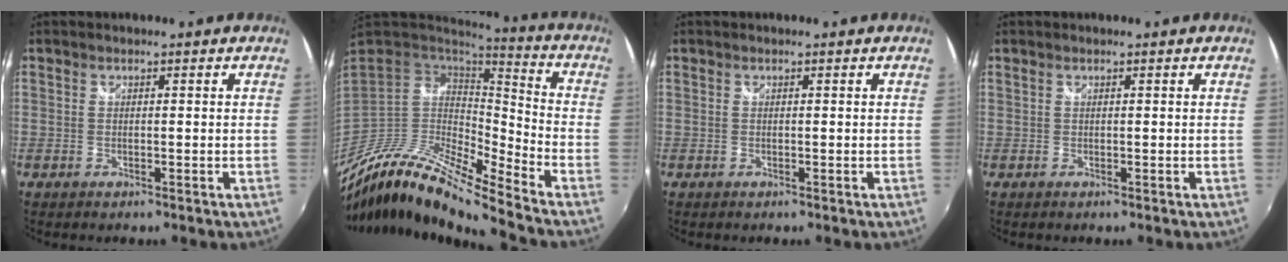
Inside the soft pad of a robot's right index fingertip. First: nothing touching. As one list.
[{"total": 17.5, "force": [-14.3, 2.1, 9.8], "torque": [-0.172, -0.033, -0.285]}, {"total": 0.0}, {"total": 0.0}]